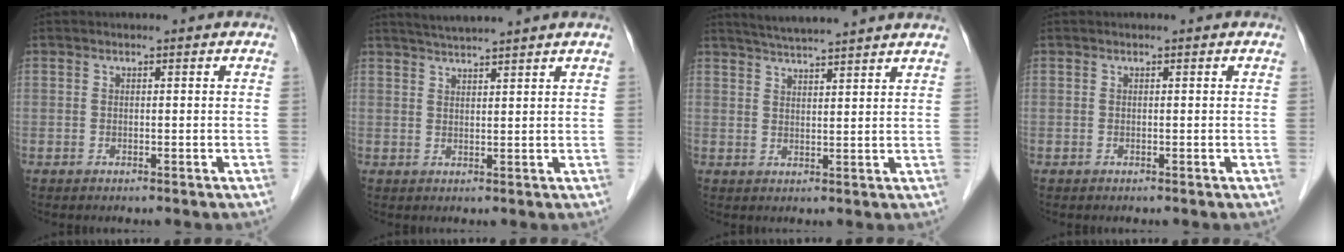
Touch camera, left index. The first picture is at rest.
{"total": 5.0, "force": [4.5, -1.2, 1.8], "torque": [-0.030, 0.018, 0.075]}
{"total": 9.4, "force": [8.6, -0.8, 3.7], "torque": [-0.066, 0.024, 0.120]}
{"total": 0.0}